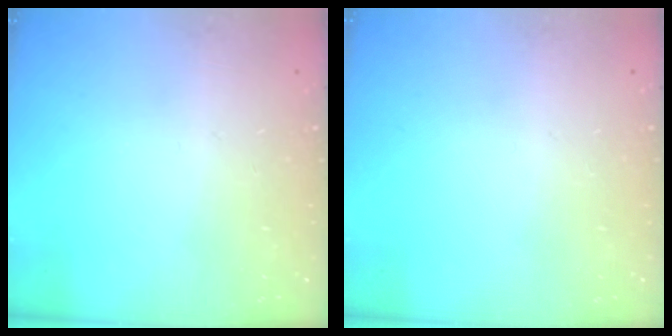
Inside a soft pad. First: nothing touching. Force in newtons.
{"total": 0.0}